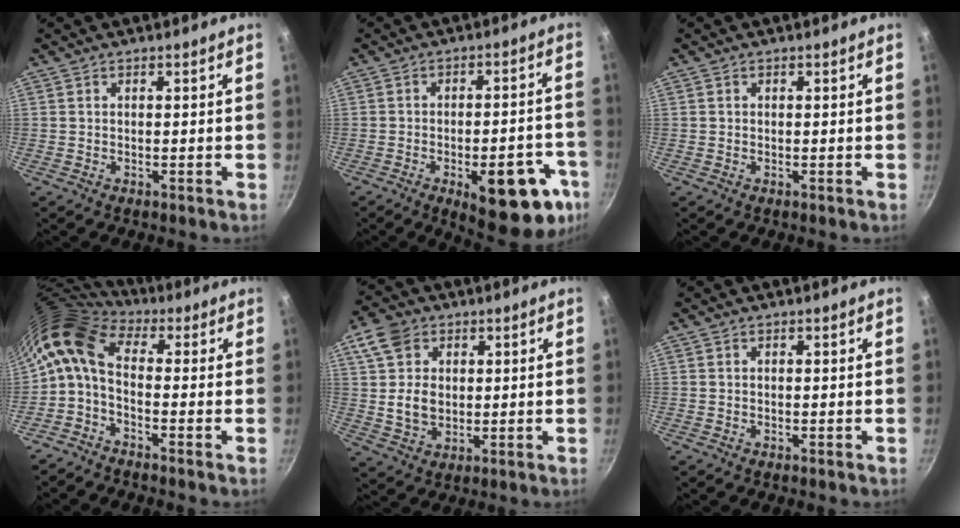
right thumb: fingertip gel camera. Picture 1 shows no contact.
{"total": 18.0, "force": [-7.7, 7.5, 14.5], "torque": [-0.127, 0.025, -0.091]}
{"total": 0.0}
{"total": 9.4, "force": [0.3, 5.3, 7.8], "torque": [-0.157, 0.023, -0.014]}
{"total": 9.4, "force": [2.1, 7.3, 5.5], "torque": [-0.071, -0.008, 0.037]}
{"total": 0.0}